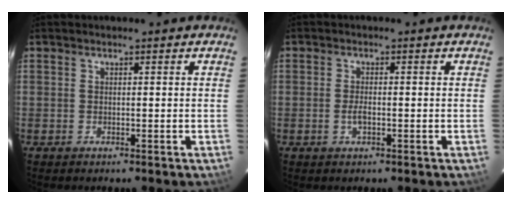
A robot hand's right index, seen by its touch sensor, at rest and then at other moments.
{"total": 2.1, "force": [-0.7, 0.8, 1.8], "torque": [-0.038, 0.000, -0.013]}